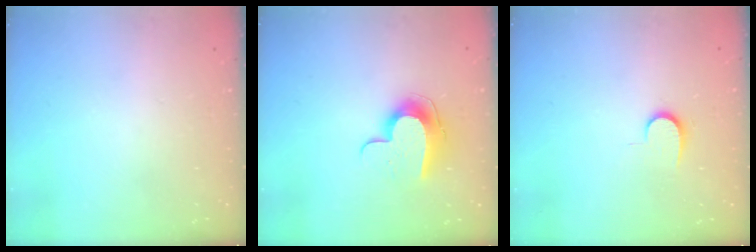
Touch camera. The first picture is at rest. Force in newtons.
{"total": 10.2, "press": 10.2, "slide": 0.1}
{"total": 6.7, "press": 6.6, "slide": 0.7}